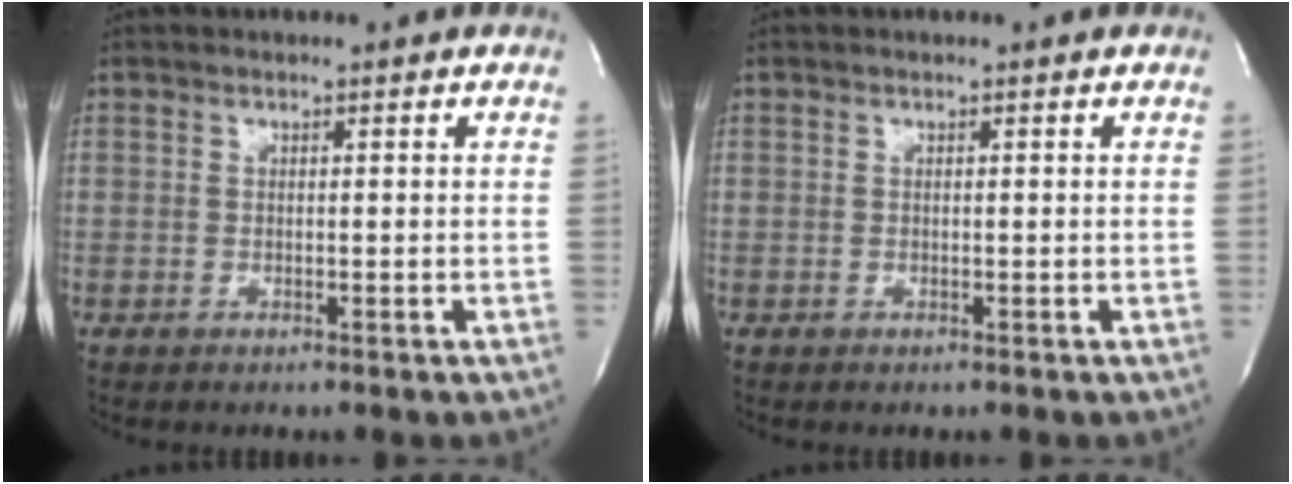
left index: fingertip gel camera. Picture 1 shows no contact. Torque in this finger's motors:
{"motor_torque": [-0.01, 0.01, 0.00, 0.00]}